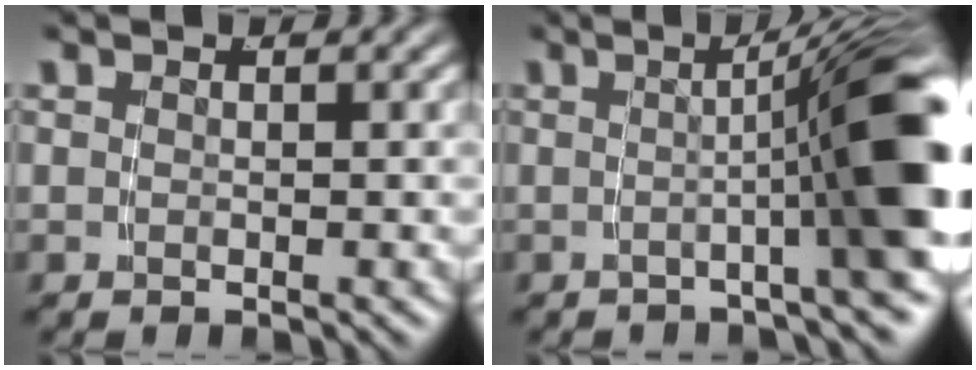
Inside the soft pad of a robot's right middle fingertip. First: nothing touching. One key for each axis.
{"total": 8.9, "fx": -1.0, "fy": 1.4, "fz": 8.7, "tx": -0.086, "ty": 0.027, "tz": -0.027}